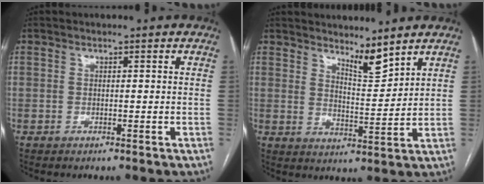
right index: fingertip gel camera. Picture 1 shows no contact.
{"total": 4.9, "force": [4.3, 0.4, 2.2], "torque": [-0.041, -0.018, 0.082]}